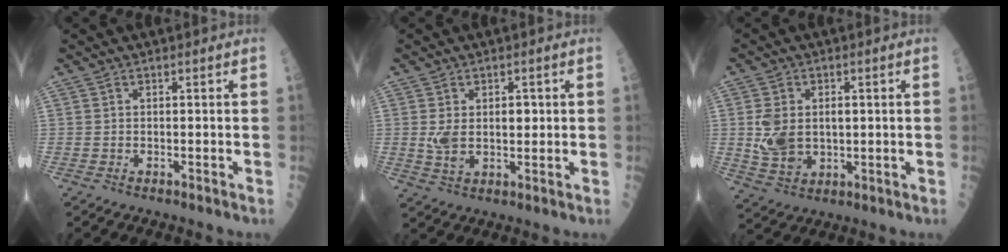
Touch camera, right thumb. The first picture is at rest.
{"total": 5.9, "force": [0.4, 3.7, 4.6], "torque": [-0.075, 0.000, 0.013]}
{"total": 8.4, "force": [0.4, 6.0, 5.9], "torque": [-0.102, -0.001, 0.018]}